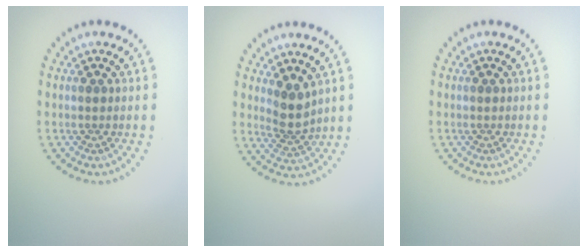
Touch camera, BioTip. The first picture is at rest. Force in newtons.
{"total": 2.6, "press": 2.0, "slide": 1.7}
{"total": 0.0}